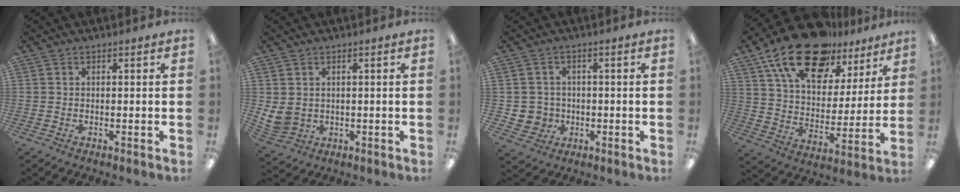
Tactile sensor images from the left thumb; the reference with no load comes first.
{"total": 5.0, "force": [1.5, 4.2, 2.2], "torque": [-0.059, -0.007, 0.032]}
{"total": 4.5, "force": [-0.2, 4.5, 0.5], "torque": [-0.010, 0.009, -0.001]}
{"total": 20.9, "force": [14.6, 10.1, 10.9], "torque": [-0.192, -0.080, 0.259]}